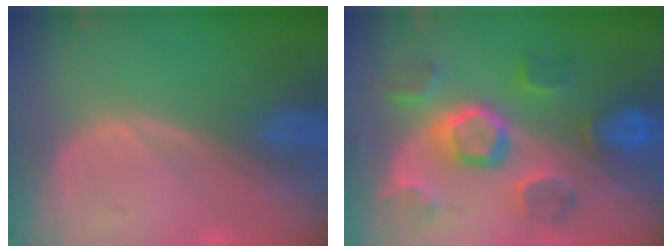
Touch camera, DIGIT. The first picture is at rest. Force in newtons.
{"total": 9.3, "press": 9.1, "slide": 1.9}